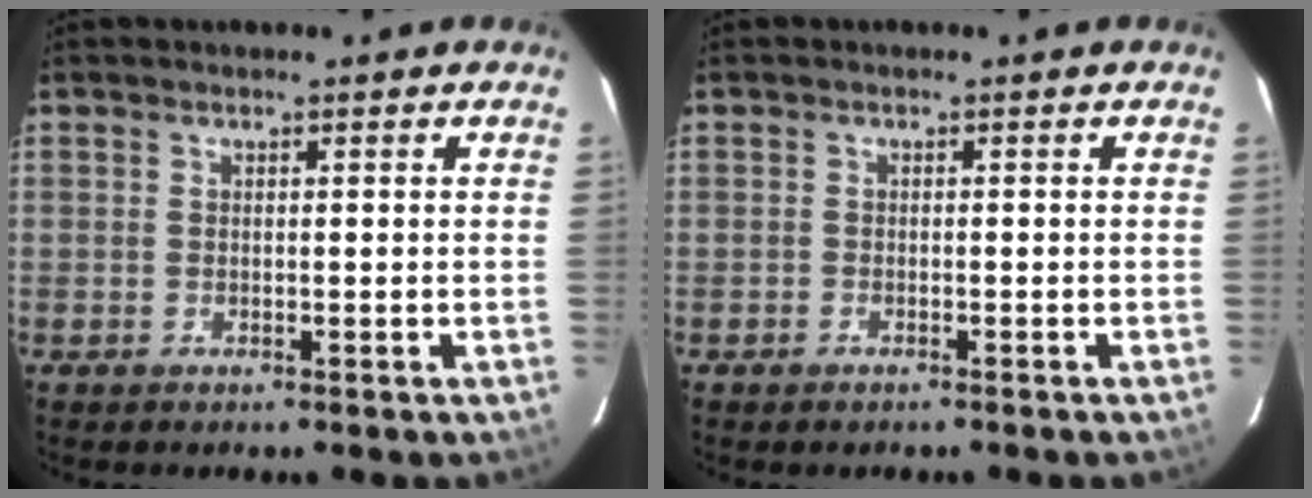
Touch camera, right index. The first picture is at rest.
{"total": 0.7, "force": [-0.6, 0.3, 0.1], "torque": [-0.009, 0.002, -0.009]}